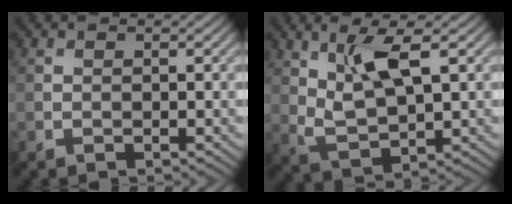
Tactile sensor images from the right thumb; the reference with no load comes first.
{"total": 6.9, "force": [3.0, 2.3, 5.9], "torque": [-0.124, -0.006, 0.062]}